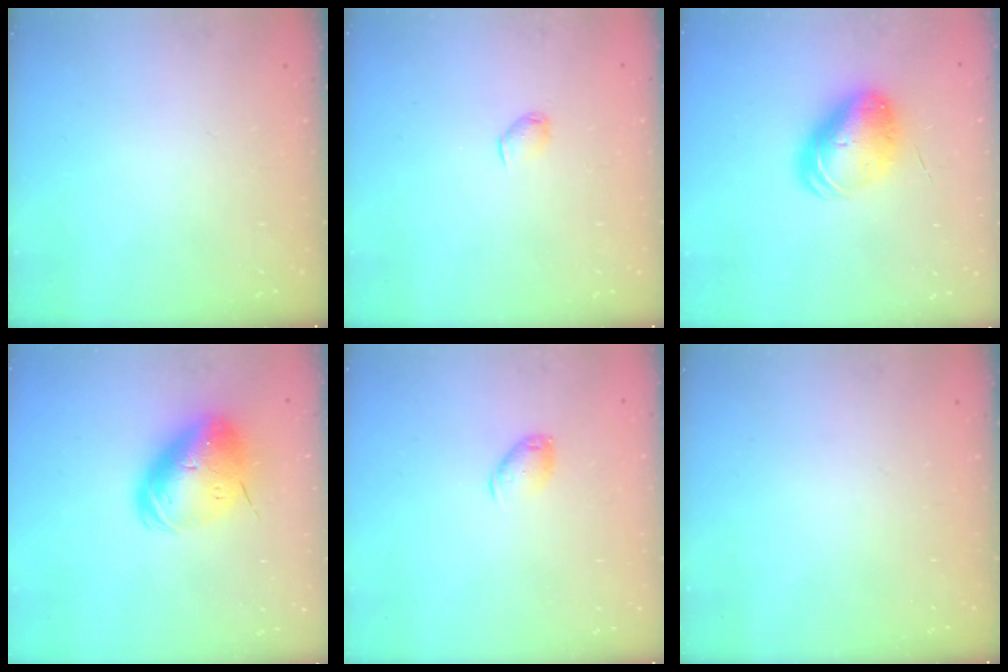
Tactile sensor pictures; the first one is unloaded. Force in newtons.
{"total": 3.0, "press": 3.0, "slide": 0.5}
{"total": 11.1, "press": 10.8, "slide": 2.3}
{"total": 16.0, "press": 15.7, "slide": 2.9}
{"total": 6.3, "press": 6.3, "slide": 0.2}
{"total": 0.0}